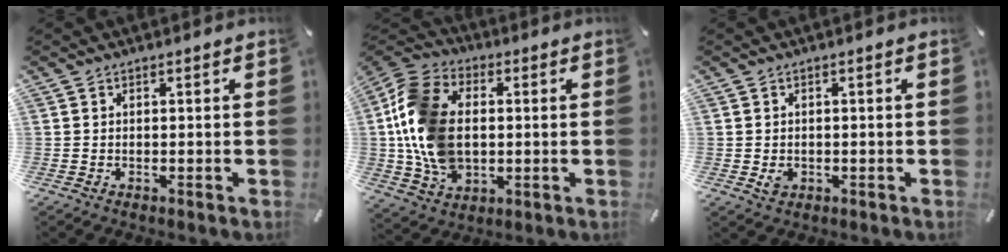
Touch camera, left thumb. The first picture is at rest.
{"total": 16.7, "force": [0.0, 12.3, 11.4], "torque": [-0.266, 0.016, 0.004]}
{"total": 2.0, "force": [-0.4, 1.7, 1.0], "torque": [-0.007, 0.000, -0.009]}